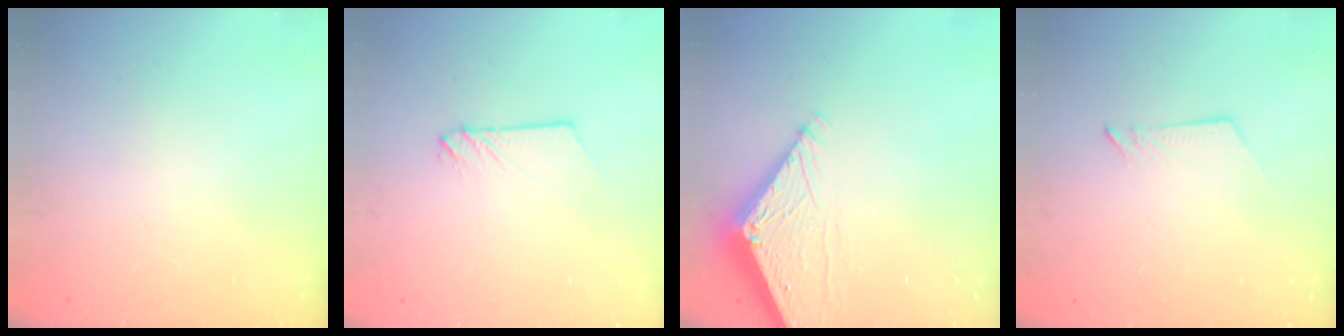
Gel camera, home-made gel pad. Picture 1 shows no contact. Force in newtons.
{"total": 2.4, "press": 2.4, "slide": 0.2}
{"total": 7.2, "press": 7.2, "slide": 0.3}
{"total": 2.5, "press": 2.5, "slide": 0.2}